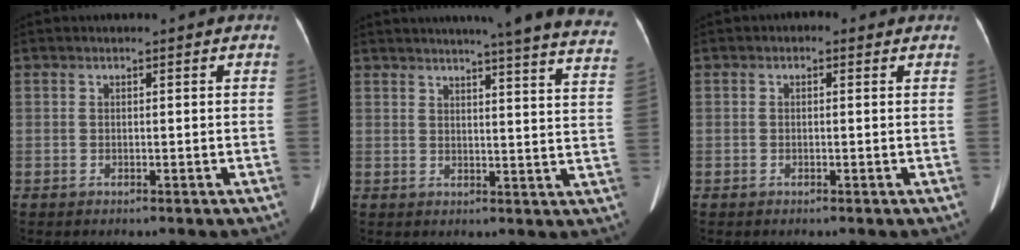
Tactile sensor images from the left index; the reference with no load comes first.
{"total": 23.8, "force": [21.3, 0.2, 10.6], "torque": [-0.145, -0.067, 0.235]}
{"total": 1.4, "force": [0.3, 1.2, 0.5], "torque": [-0.007, 0.014, -0.001]}